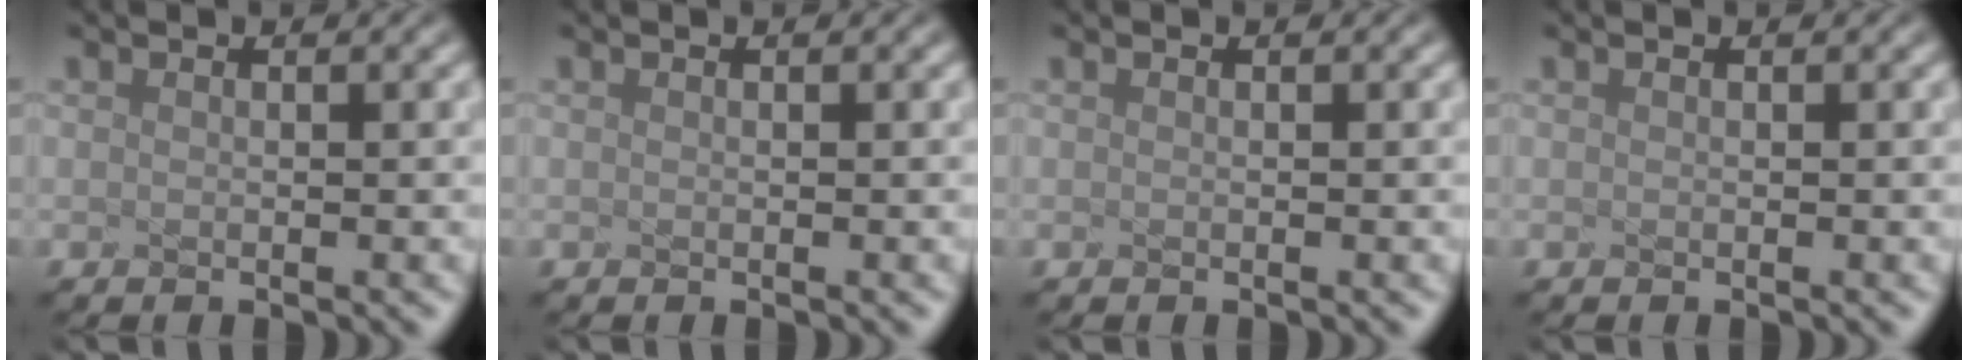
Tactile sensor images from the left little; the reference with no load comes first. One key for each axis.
{"total": 0.0}
{"total": 0.0}
{"total": 0.0}